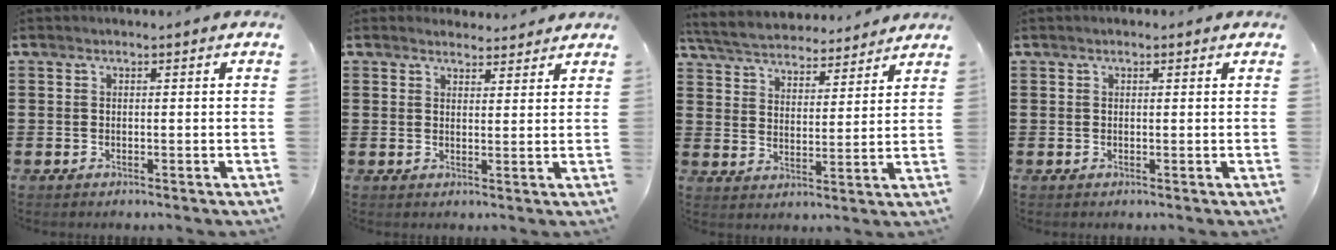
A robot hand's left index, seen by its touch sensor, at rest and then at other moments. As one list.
[{"total": 2.8, "force": [2.7, 0.8, 0.1], "torque": [-0.001, -0.006, 0.050]}, {"total": 5.1, "force": [5.1, 0.7, 0.7], "torque": [-0.041, -0.029, 0.086]}, {"total": 0.6, "force": [0.4, 0.3, 0.3], "torque": [-0.005, 0.004, 0.007]}]